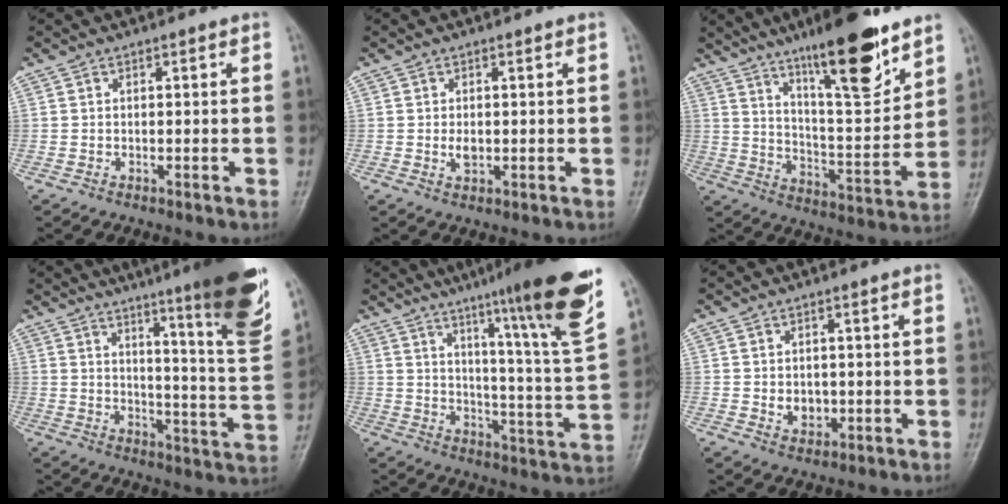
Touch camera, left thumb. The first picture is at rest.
{"total": 2.0, "force": [0.0, 1.2, 1.5], "torque": [-0.025, -0.004, 0.003]}
{"total": 18.2, "force": [12.0, 4.1, 13.0], "torque": [-0.176, -0.071, 0.200]}
{"total": 21.7, "force": [13.9, 1.6, 16.5], "torque": [-0.205, -0.078, 0.188]}
{"total": 21.6, "force": [13.9, 0.3, 16.6], "torque": [-0.217, -0.073, 0.194]}
{"total": 3.5, "force": [-0.2, 2.8, 2.1], "torque": [-0.019, -0.001, 0.005]}